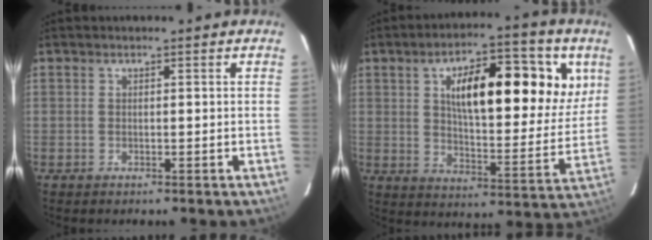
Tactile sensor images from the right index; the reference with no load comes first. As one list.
[{"total": 20.1, "force": [7.2, 6.9, 17.5], "torque": [-0.247, 0.026, 0.110]}]